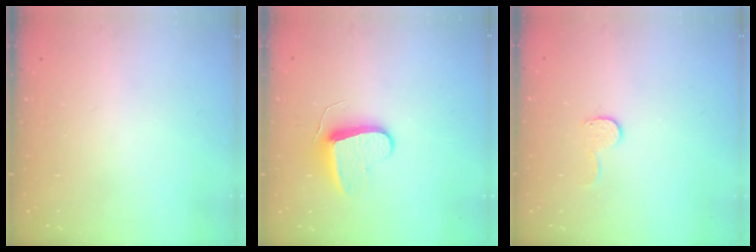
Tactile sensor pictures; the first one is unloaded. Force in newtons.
{"total": 8.8, "press": 8.8, "slide": 0.2}
{"total": 6.0, "press": 5.9, "slide": 0.5}